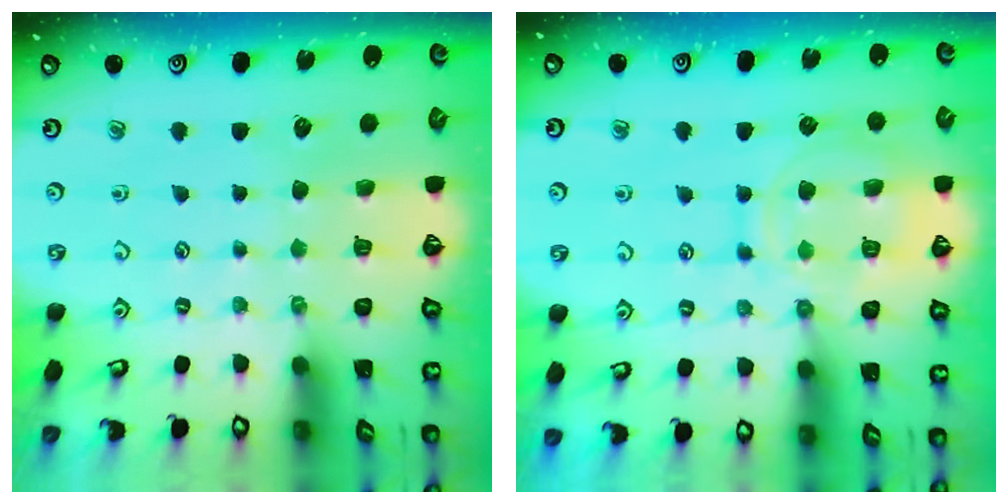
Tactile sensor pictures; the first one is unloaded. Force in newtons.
{"total": 13.1, "press": 13.1, "slide": 1.1}